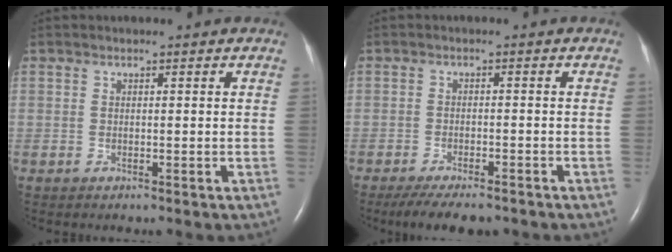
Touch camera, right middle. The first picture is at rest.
{"total": 8.4, "force": [-6.9, 2.2, 4.3], "torque": [-0.063, -0.010, -0.103]}